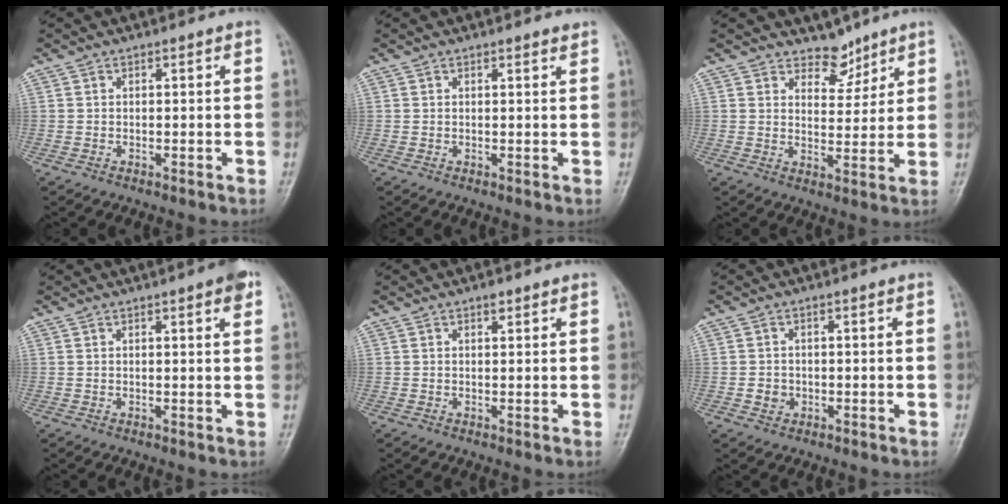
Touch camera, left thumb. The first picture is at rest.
{"total": 1.3, "force": [1.1, 0.2, 0.6], "torque": [-0.004, -0.003, 0.015]}
{"total": 5.0, "force": [4.2, 2.6, 0.8], "torque": [0.017, -0.034, 0.070]}
{"total": 3.5, "force": [1.9, 0.6, 2.9], "torque": [-0.033, -0.003, 0.020]}
{"total": 1.2, "force": [0.8, 0.5, 0.8], "torque": [-0.006, -0.003, 0.012]}
{"total": 2.0, "force": [-0.4, 1.8, 0.7], "torque": [-0.002, 0.005, -0.004]}